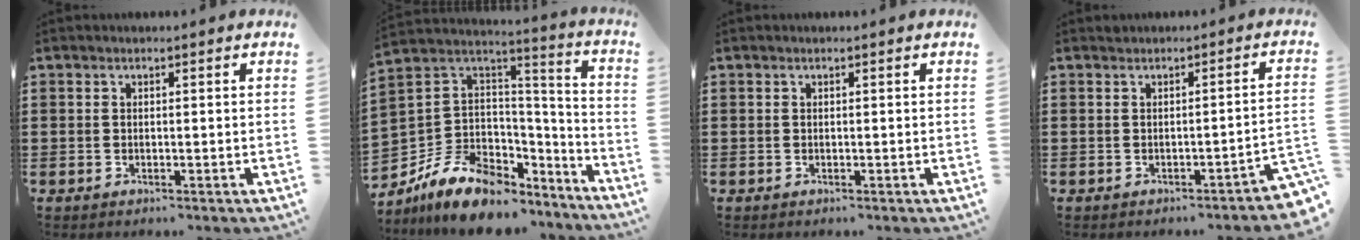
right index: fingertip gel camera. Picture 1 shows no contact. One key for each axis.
{"total": 11.1, "fx": -6.3, "fy": 7.9, "fz": 4.6, "tx": -0.119, "ty": 0.014, "tz": -0.113}
{"total": 0.0}
{"total": 1.4, "fx": -1.0, "fy": 0.1, "fz": 1.0, "tx": -0.021, "ty": 0.001, "tz": -0.020}